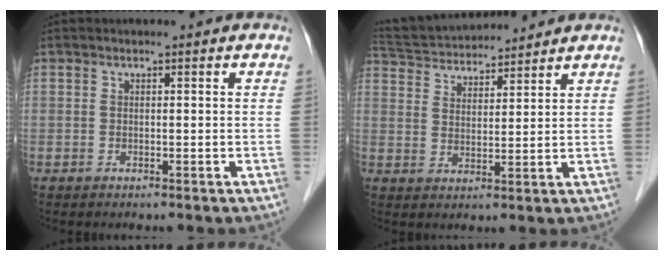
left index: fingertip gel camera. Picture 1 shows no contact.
{"total": 12.5, "force": [11.8, 2.2, 3.6], "torque": [-0.072, 0.036, 0.203]}